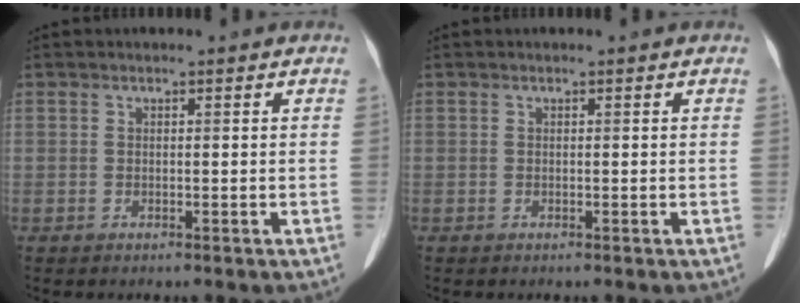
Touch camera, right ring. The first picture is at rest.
{"total": 0.0}